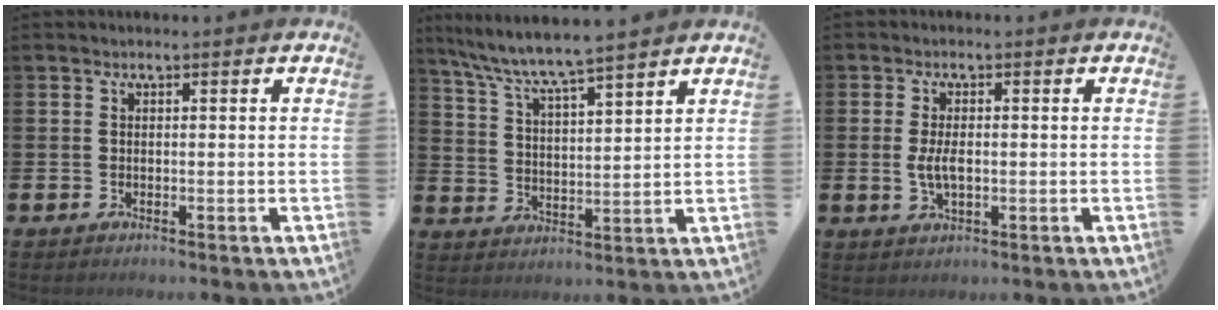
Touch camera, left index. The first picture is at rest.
{"total": 6.9, "force": [6.6, -0.2, 1.9], "torque": [-0.063, -0.035, 0.116]}
{"total": 3.2, "force": [-0.7, 1.5, 2.8], "torque": [-0.055, 0.002, -0.018]}